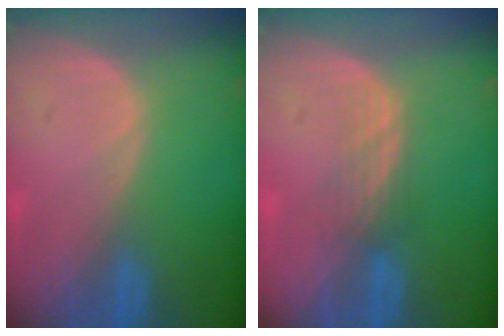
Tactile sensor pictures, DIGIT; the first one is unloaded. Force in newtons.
{"total": 2.8, "press": 2.5, "slide": 1.2}